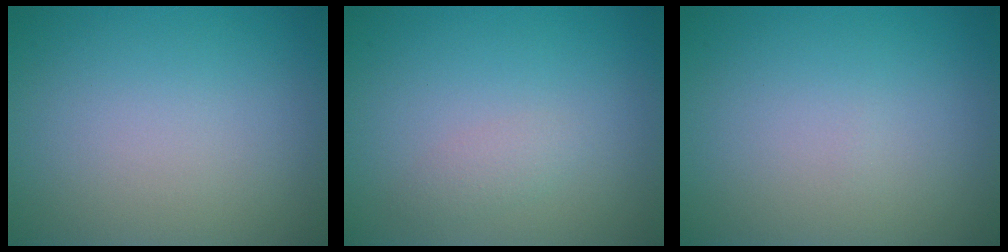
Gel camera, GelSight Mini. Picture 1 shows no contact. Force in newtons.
{"total": 1.1, "press": 1.1, "slide": 0.0}
{"total": 0.0}